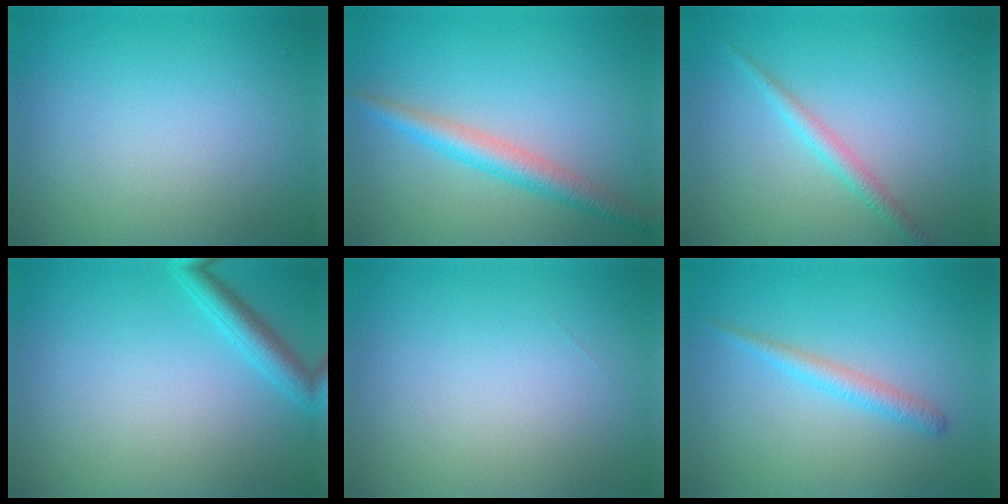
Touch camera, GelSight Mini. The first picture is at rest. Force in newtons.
{"total": 3.2, "press": 3.2, "slide": 0.1}
{"total": 1.8, "press": 1.8, "slide": 0.0}
{"total": 2.4, "press": 2.4, "slide": 0.1}
{"total": 0.0}
{"total": 1.8, "press": 1.8, "slide": 0.0}